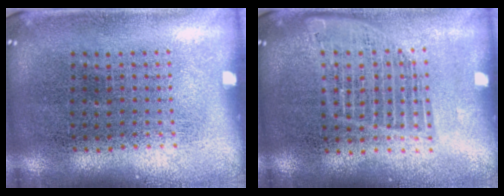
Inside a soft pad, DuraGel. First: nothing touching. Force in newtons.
{"total": 1.4, "press": 1.2, "slide": 0.6}